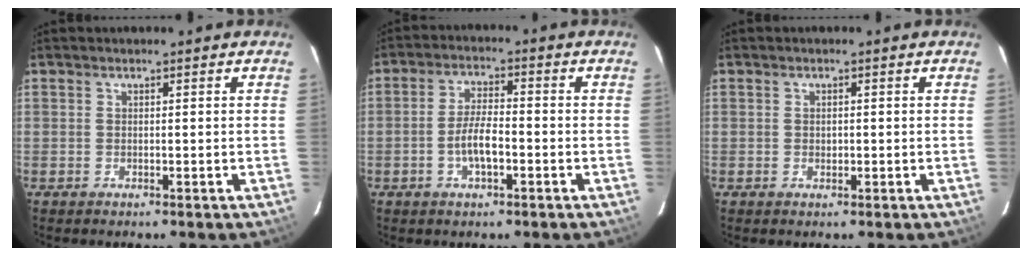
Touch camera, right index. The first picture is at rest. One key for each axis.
{"total": 4.7, "fx": -1.5, "fy": 2.2, "fz": 3.8, "tx": -0.077, "ty": 0.005, "tz": -0.024}
{"total": 0.8, "fx": -0.1, "fy": 0.7, "fz": 0.4, "tx": -0.004, "ty": 0.002, "tz": 0.000}